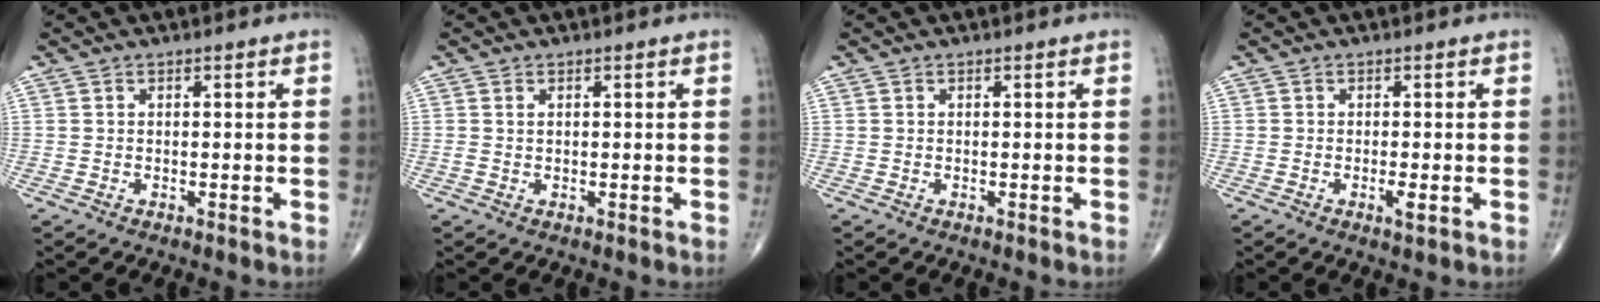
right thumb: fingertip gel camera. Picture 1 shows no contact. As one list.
[{"total": 0.9, "force": [0.3, 0.5, 0.7], "torque": [-0.018, 0.001, 0.008]}, {"total": 0.0}, {"total": 1.7, "force": [-0.6, 0.4, 1.6], "torque": [-0.031, -0.005, -0.011]}]